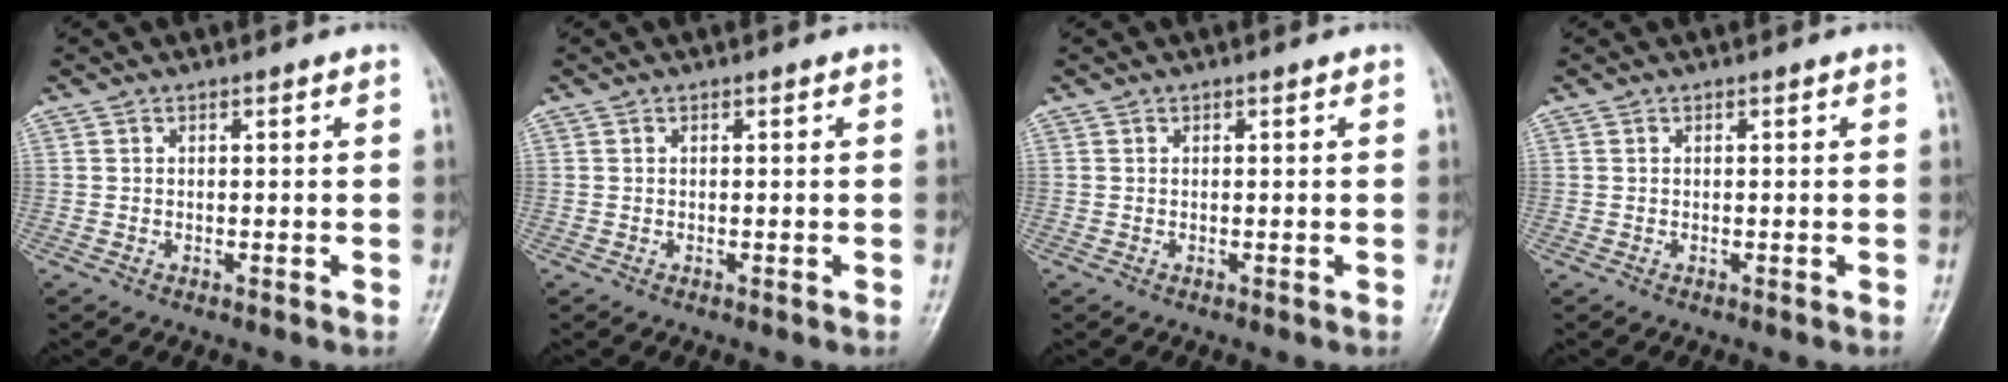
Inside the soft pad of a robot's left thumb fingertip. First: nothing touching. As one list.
[{"total": 0.0}, {"total": 0.0}, {"total": 0.0}]